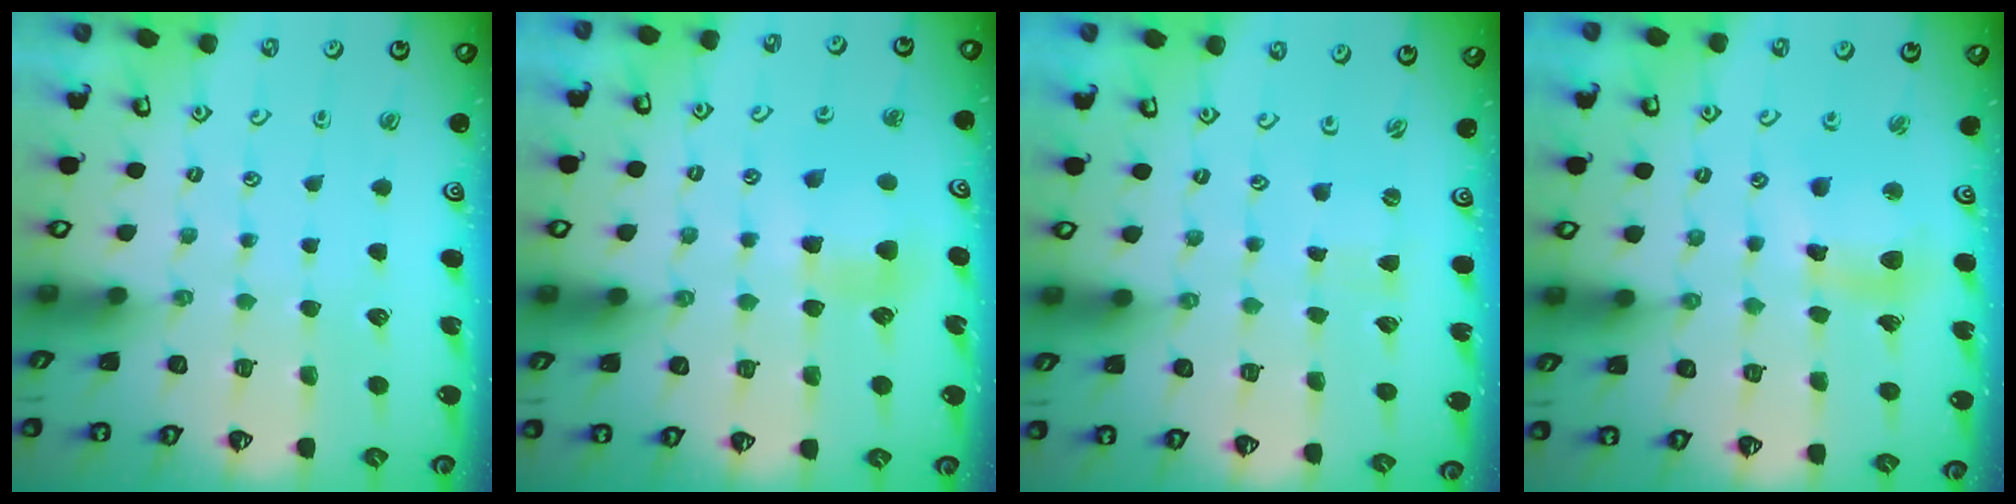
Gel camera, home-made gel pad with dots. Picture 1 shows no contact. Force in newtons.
{"total": 5.9, "press": 5.9, "slide": 0.3}
{"total": 0.0}
{"total": 10.0, "press": 9.9, "slide": 1.4}